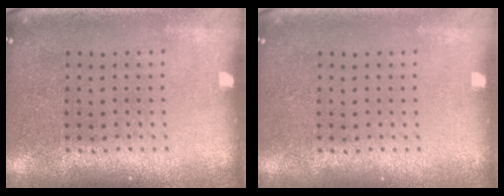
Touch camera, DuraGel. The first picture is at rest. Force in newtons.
{"total": 0.0}